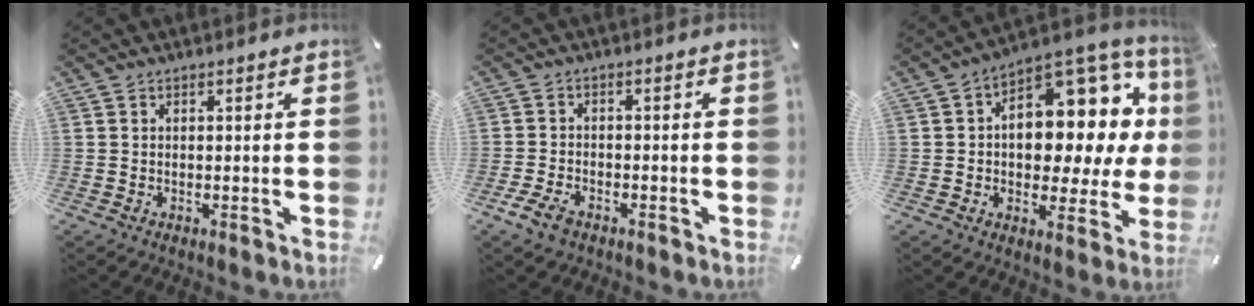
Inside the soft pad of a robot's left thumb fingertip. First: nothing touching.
{"total": 4.7, "force": [-2.9, 2.6, 2.5], "torque": [-0.064, 0.012, -0.059]}
{"total": 14.3, "force": [3.2, 9.2, 10.5], "torque": [-0.126, -0.046, 0.050]}